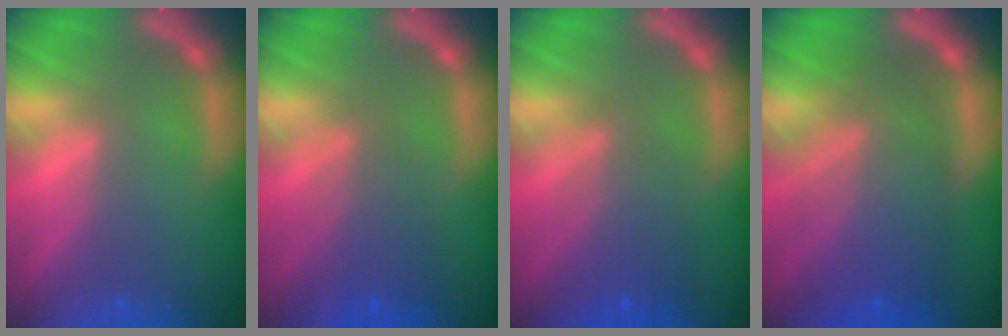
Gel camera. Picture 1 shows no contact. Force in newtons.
{"total": 4.1}
{"total": 4.6}
{"total": 9.0}